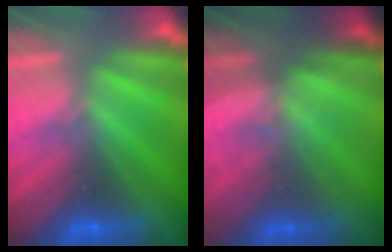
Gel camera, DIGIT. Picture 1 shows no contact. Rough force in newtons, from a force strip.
{"total": 1.3}